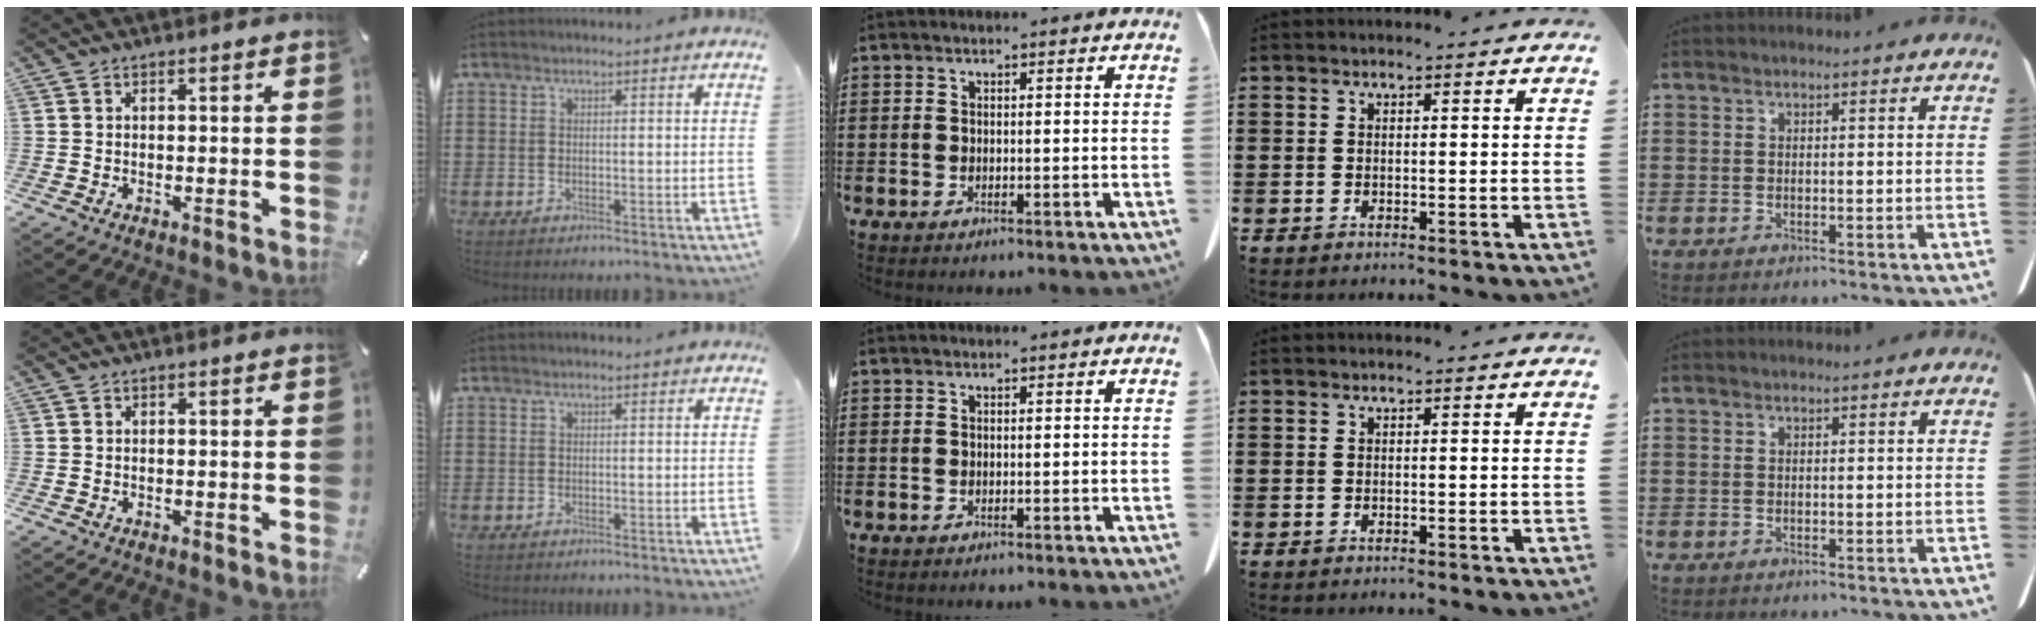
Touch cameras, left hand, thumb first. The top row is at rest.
{}